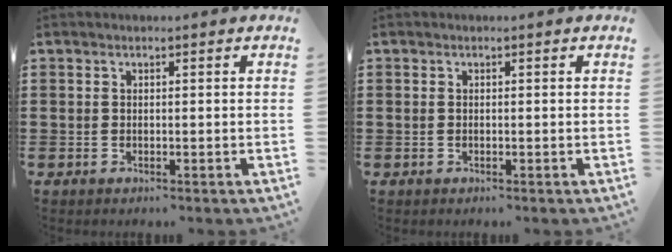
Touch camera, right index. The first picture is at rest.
{"total": 0.5, "force": [0.1, 0.4, 0.3], "torque": [-0.007, 0.002, 0.001]}